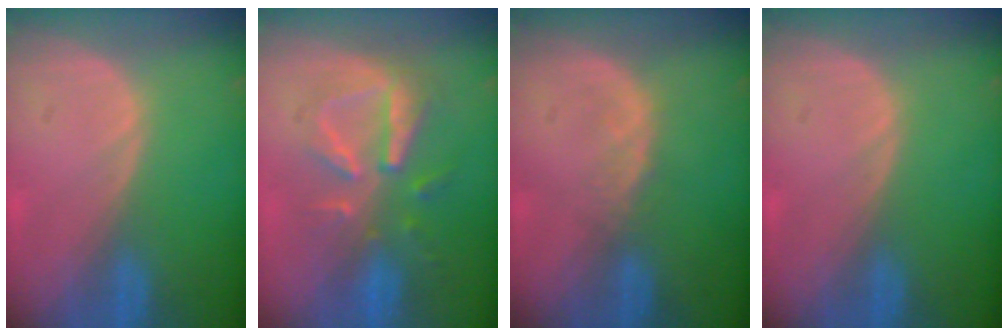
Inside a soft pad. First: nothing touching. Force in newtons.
{"total": 7.8, "press": 7.6, "slide": 1.5}
{"total": 1.4, "press": 1.4, "slide": 0.2}
{"total": 0.0}